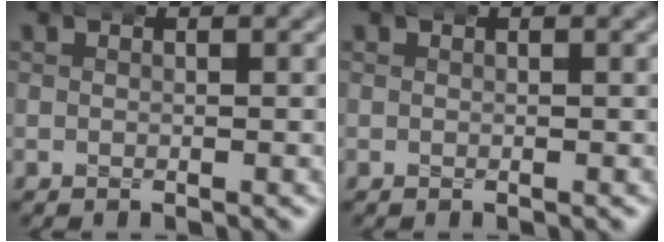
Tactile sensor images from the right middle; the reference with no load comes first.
{"total": 0.0}